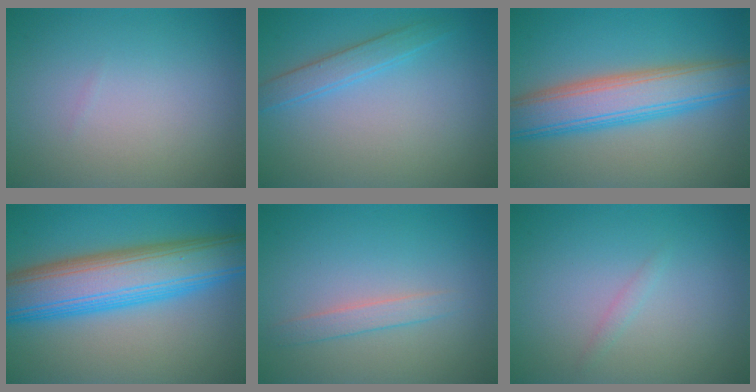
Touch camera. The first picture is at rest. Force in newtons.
{"total": 2.1, "press": 2.1, "slide": 0.1}
{"total": 7.2, "press": 7.2, "slide": 0.2}
{"total": 10.5, "press": 10.5, "slide": 0.2}
{"total": 1.5, "press": 1.5, "slide": 0.0}
{"total": 0.6, "press": 0.6, "slide": 0.0}